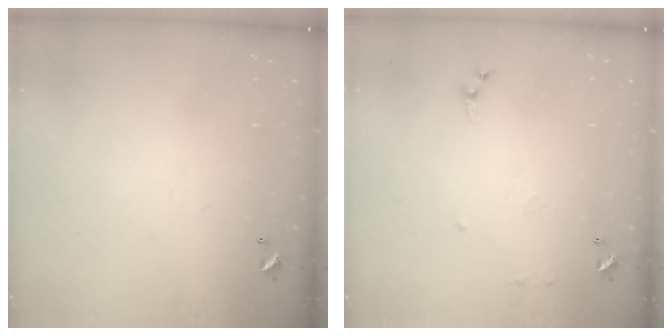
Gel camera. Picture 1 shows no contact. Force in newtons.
{"total": 7.5, "press": 7.4, "slide": 0.8}